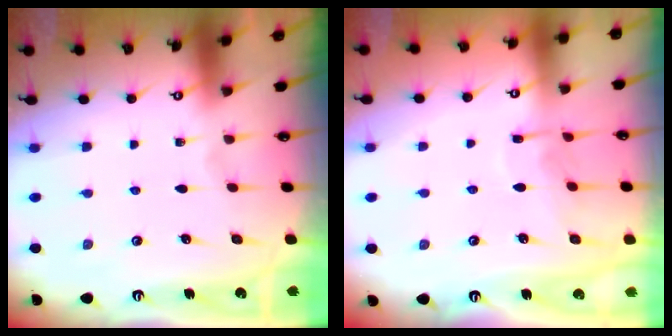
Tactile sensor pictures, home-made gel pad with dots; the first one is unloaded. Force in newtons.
{"total": 7.4, "press": 7.4, "slide": 0.0}